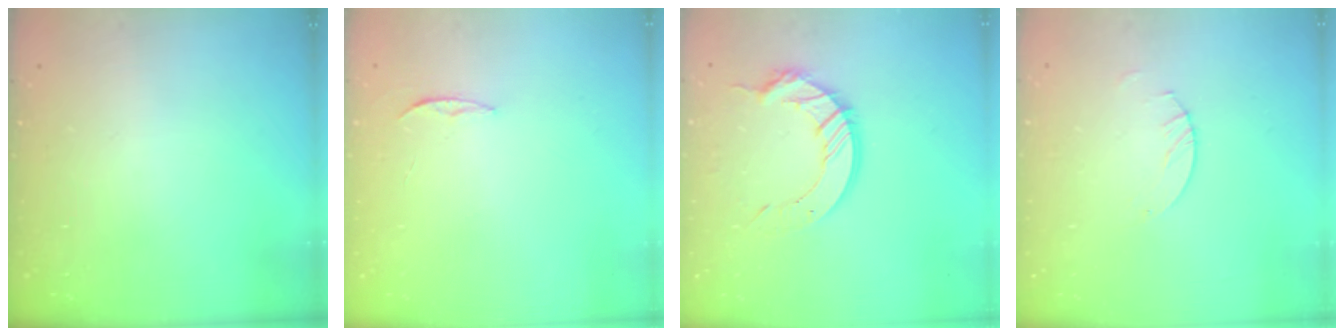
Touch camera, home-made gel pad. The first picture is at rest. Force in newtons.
{"total": 3.4, "press": 3.4, "slide": 0.4}
{"total": 12.2, "press": 12.1, "slide": 1.1}
{"total": 2.0, "press": 2.0, "slide": 0.2}